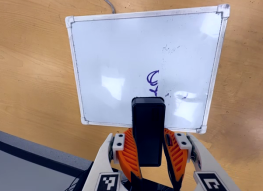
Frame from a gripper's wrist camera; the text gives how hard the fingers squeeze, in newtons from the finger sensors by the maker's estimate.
{"total": 10.9, "left": 8.4, "right": 13.3}